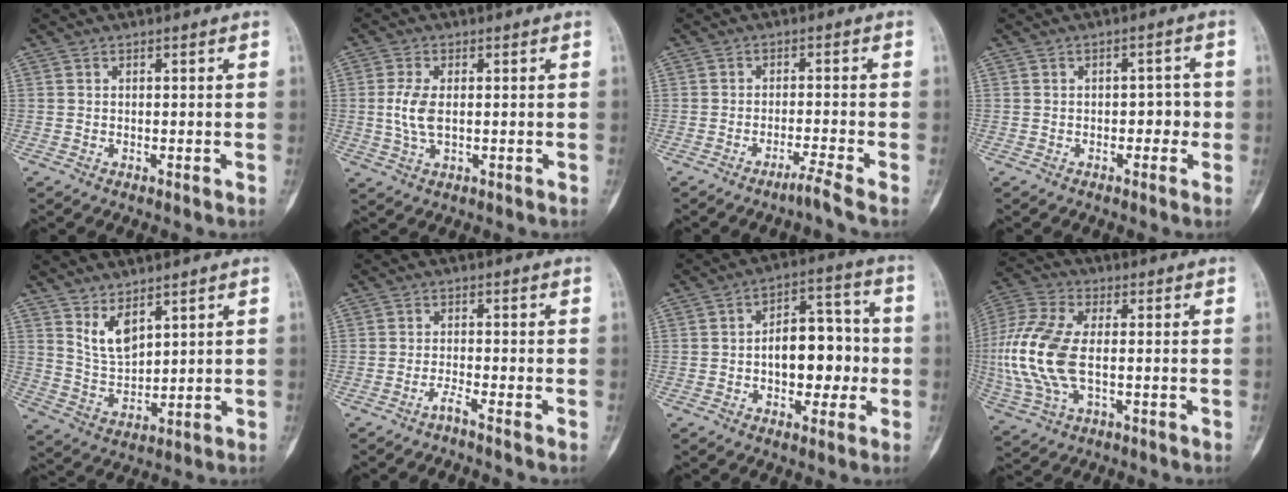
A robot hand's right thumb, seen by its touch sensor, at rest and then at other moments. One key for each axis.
{"total": 5.2, "fx": 0.2, "fy": 2.7, "fz": 4.5, "tx": -0.099, "ty": 0.000, "tz": 0.002}
{"total": 2.9, "fx": -2.3, "fy": -1.0, "fz": 1.5, "tx": -0.039, "ty": 0.011, "tz": -0.046}
{"total": 3.1, "fx": -0.8, "fy": 2.1, "fz": 2.1, "tx": 0.000, "ty": 0.010, "tz": -0.016}
{"total": 6.3, "fx": 4.0, "fy": 2.9, "fz": 3.9, "tx": -0.055, "ty": -0.039, "tz": 0.089}
{"total": 1.8, "fx": -1.5, "fy": -0.5, "fz": 0.9, "tx": -0.027, "ty": 0.007, "tz": -0.030}
{"total": 12.5, "fx": -1.4, "fy": 7.5, "fz": 9.8, "tx": -0.101, "ty": 0.039, "tz": -0.023}
{"total": 15.7, "fx": -0.9, "fy": 8.3, "fz": 13.3, "tx": -0.313, "ty": 0.009, "tz": -0.015}